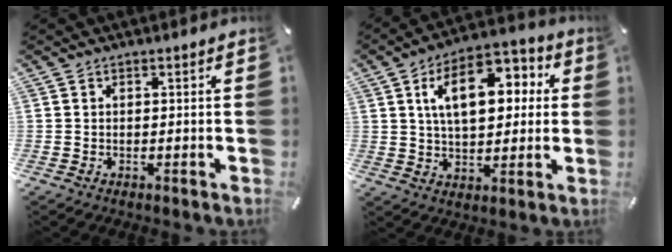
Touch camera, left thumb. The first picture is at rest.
{"total": 14.9, "force": [4.3, 9.0, 11.1], "torque": [-0.174, 0.007, 0.072]}